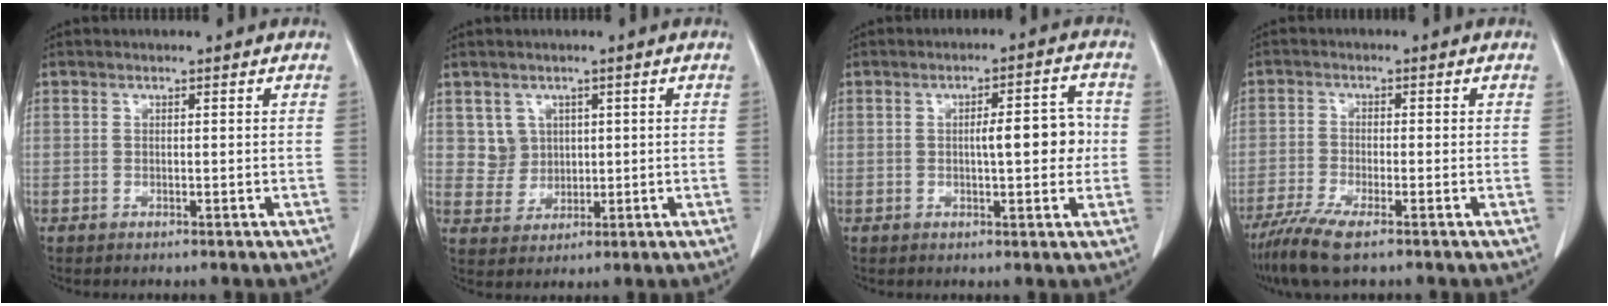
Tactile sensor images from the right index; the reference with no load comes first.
{"total": 4.0, "force": [1.5, 3.8, 0.1], "torque": [-0.001, 0.006, 0.033]}
{"total": 6.5, "force": [0.1, 1.7, 6.3], "torque": [-0.089, 0.014, 0.004]}
{"total": 6.5, "force": [-4.5, 0.8, 4.6], "torque": [-0.093, -0.018, -0.082]}